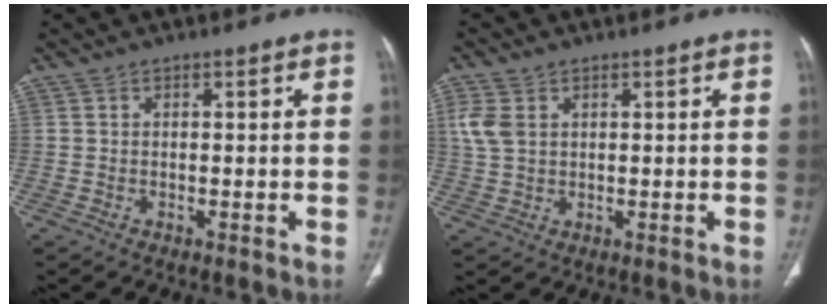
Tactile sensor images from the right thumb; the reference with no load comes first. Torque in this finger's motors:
{"motor_torque": [0.12, 0.03, -1.16, -1.13, 0.01]}